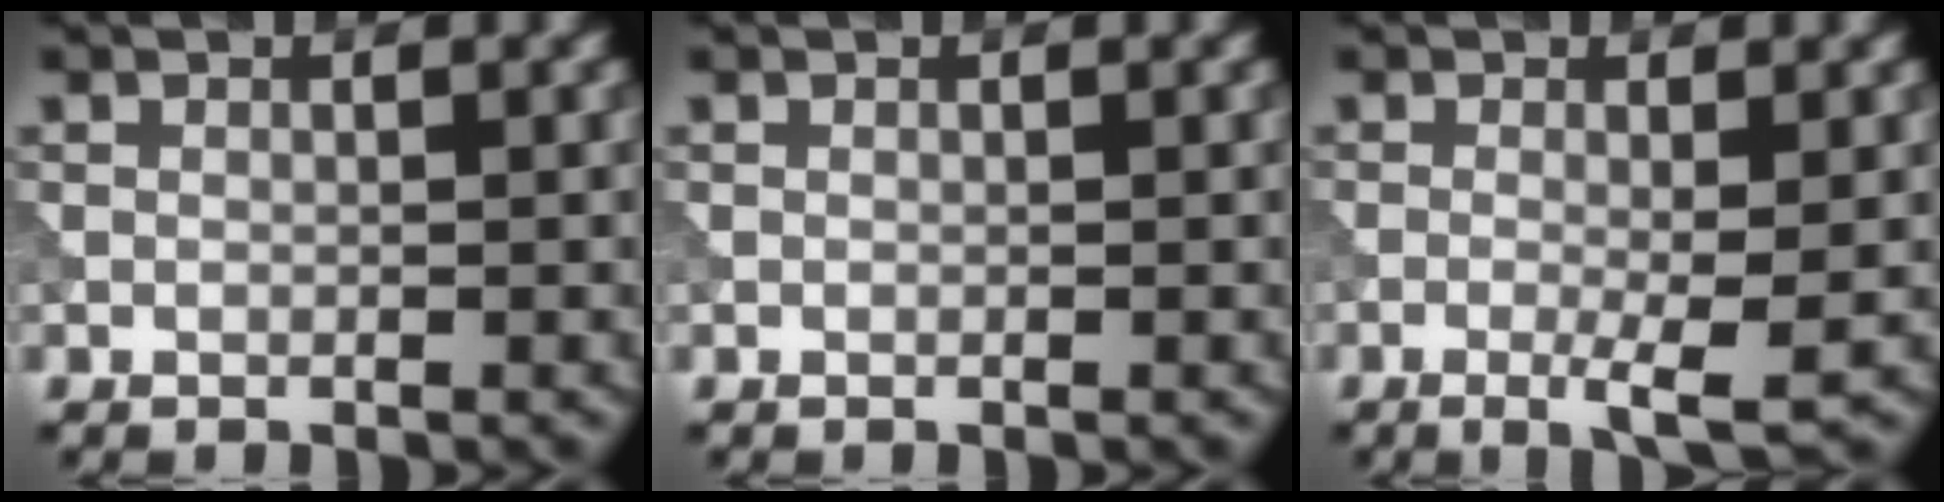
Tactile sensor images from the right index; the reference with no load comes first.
{"total": 0.0}
{"total": 3.2, "force": [-0.7, 0.4, 3.1], "torque": [-0.056, -0.009, -0.012]}